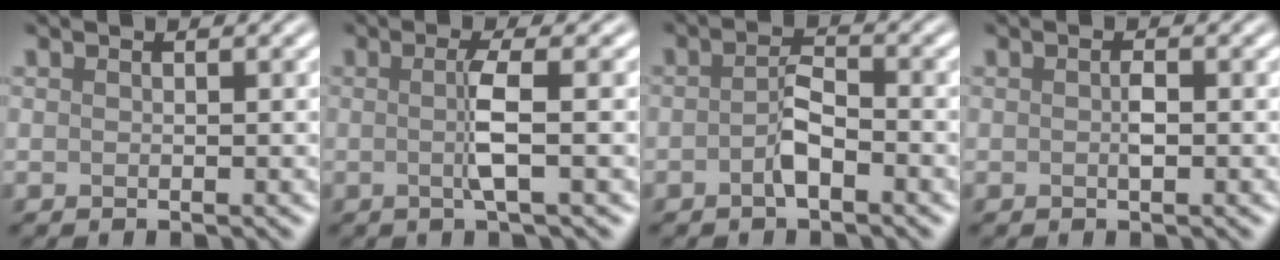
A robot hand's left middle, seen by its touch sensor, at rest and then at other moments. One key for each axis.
{"total": 3.1, "fx": -0.1, "fy": 0.4, "fz": 3.0, "tx": -0.059, "ty": -0.005, "tz": -0.005}
{"total": 2.4, "fx": -1.1, "fy": 0.8, "fz": 2.0, "tx": -0.037, "ty": 0.006, "tz": -0.025}
{"total": 1.0, "fx": -0.1, "fy": 0.3, "fz": 1.0, "tx": -0.019, "ty": -0.001, "tz": -0.001}